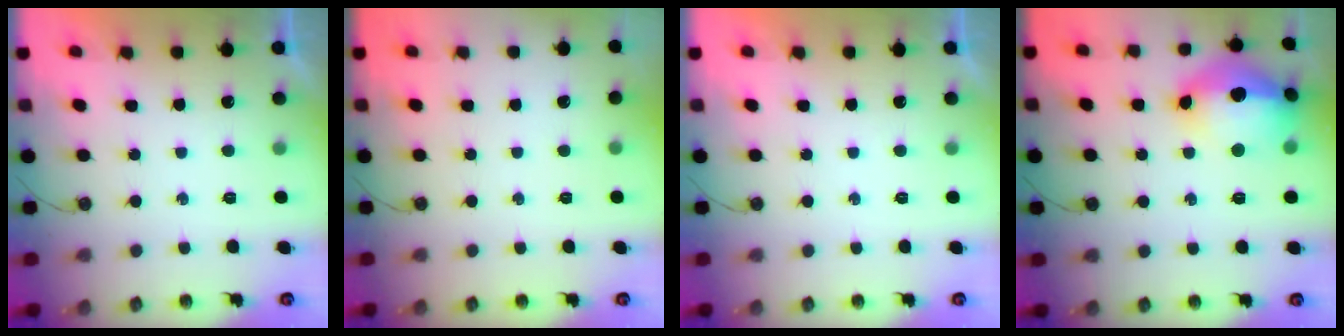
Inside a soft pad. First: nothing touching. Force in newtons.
{"total": 0.0}
{"total": 0.0}
{"total": 18.6, "press": 18.5, "slide": 2.0}